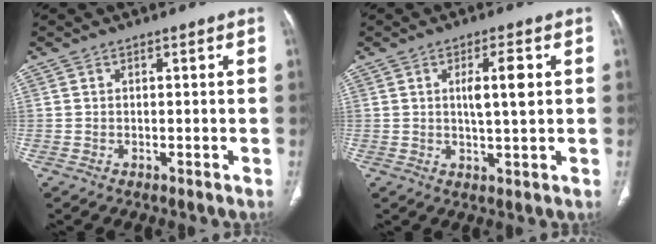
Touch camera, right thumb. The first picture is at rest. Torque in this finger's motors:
{"motor_torque": [-0.30, -0.35, 0.28, 0.49, 0.05]}